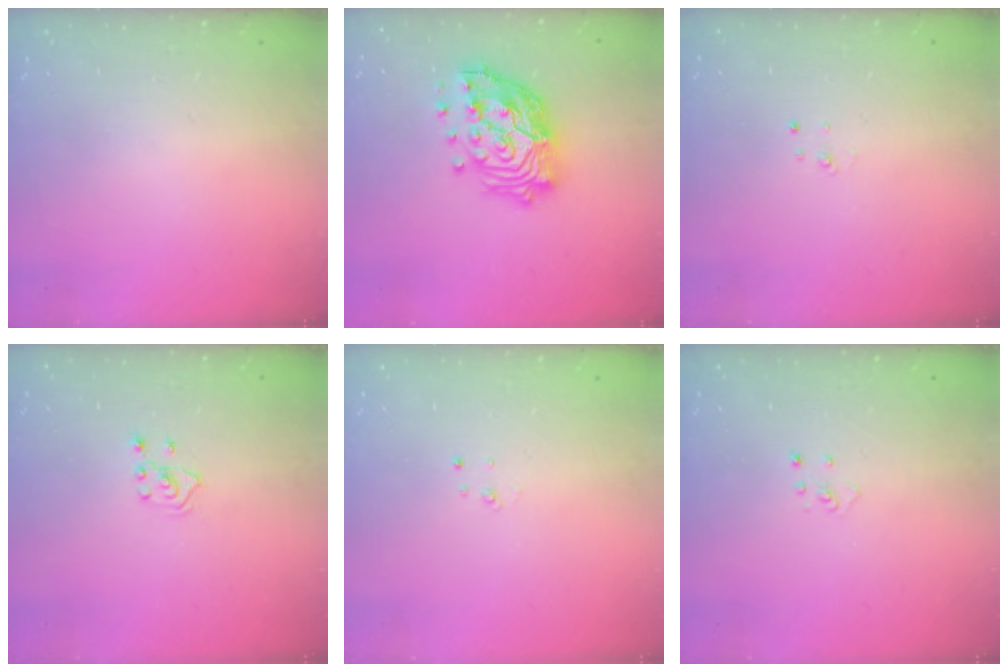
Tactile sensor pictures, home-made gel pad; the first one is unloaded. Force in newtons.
{"total": 19.7, "press": 19.5, "slide": 2.7}
{"total": 2.2, "press": 2.2, "slide": 0.2}
{"total": 2.7, "press": 2.6, "slide": 0.8}
{"total": 2.2, "press": 2.2, "slide": 0.2}
{"total": 2.8, "press": 2.8, "slide": 0.2}